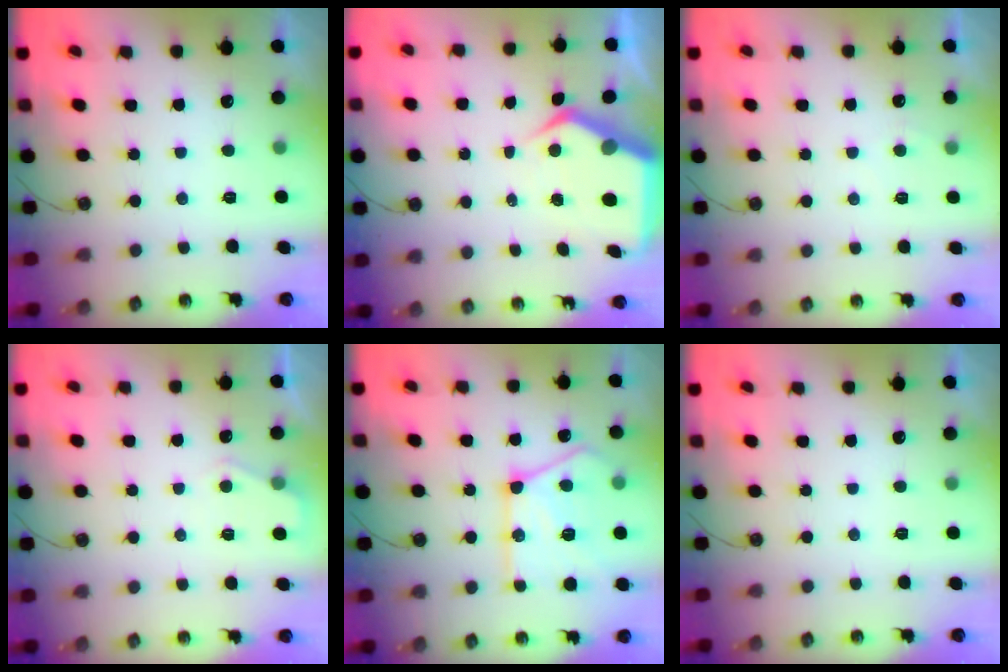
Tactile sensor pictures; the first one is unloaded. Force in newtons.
{"total": 8.4, "press": 8.3, "slide": 1.2}
{"total": 3.9, "press": 3.8, "slide": 0.5}
{"total": 4.4, "press": 4.3, "slide": 0.6}
{"total": 20.1, "press": 20.0, "slide": 2.3}
{"total": 0.0}